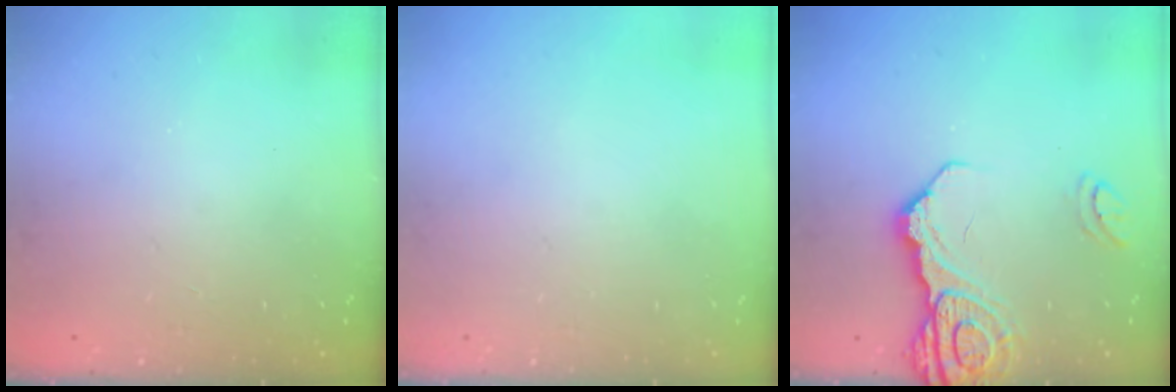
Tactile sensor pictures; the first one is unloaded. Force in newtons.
{"total": 0.0}
{"total": 13.9, "press": 13.9, "slide": 1.2}